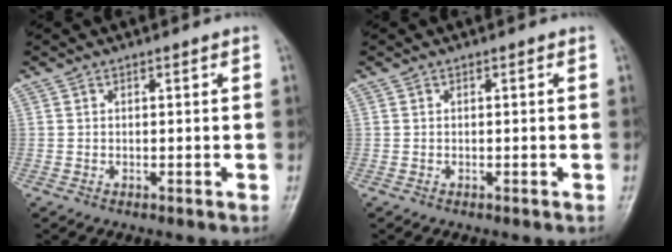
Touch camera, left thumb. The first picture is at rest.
{"total": 0.0}